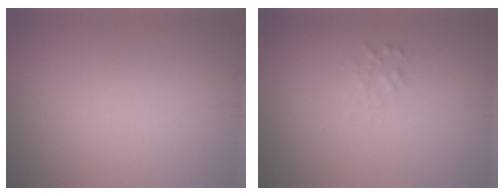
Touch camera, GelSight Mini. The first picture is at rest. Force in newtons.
{"total": 0.7, "press": 0.7, "slide": 0.0}